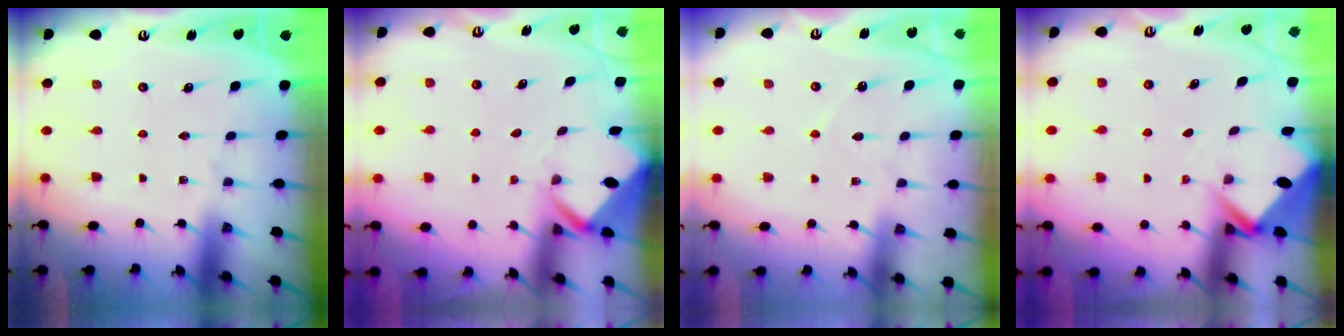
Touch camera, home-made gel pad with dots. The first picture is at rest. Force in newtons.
{"total": 3.3, "press": 3.3, "slide": 0.1}
{"total": 3.9, "press": 3.8, "slide": 0.5}
{"total": 2.5, "press": 2.5, "slide": 0.1}